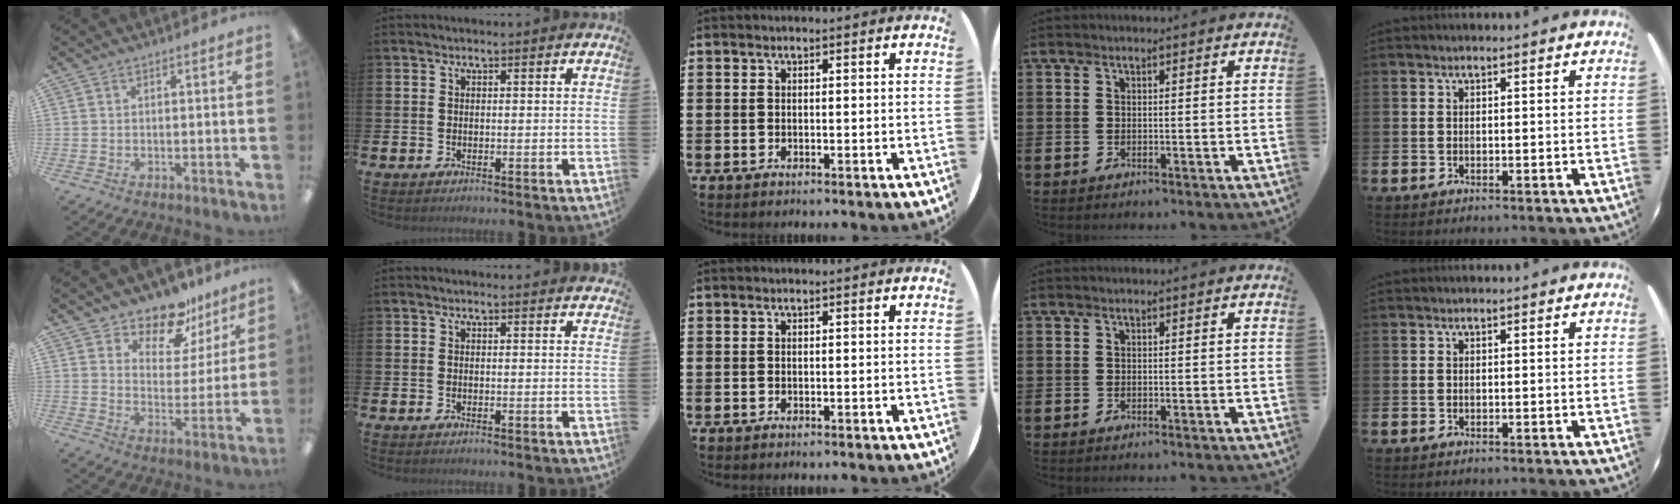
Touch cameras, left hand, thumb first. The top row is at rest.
{"thumb": {"total": 11.6, "force": [9.6, 5.3, 3.6], "torque": [-0.059, -0.073, 0.176]}, "index": {"total": 0.6, "force": [0.6, 0.0, 0.1], "torque": [-0.002, 0.000, 0.012]}}